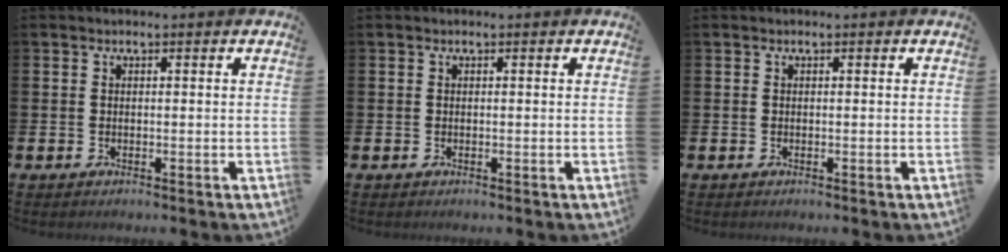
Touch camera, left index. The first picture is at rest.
{"total": 0.0}
{"total": 0.0}